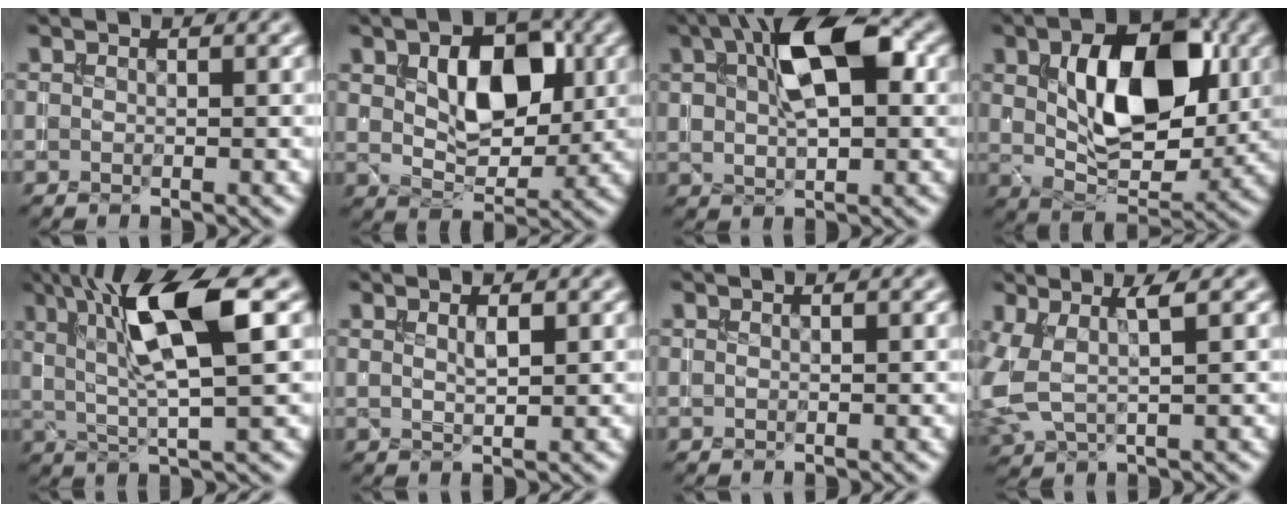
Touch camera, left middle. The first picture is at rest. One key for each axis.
{"total": 6.9, "fx": 1.6, "fy": 4.1, "fz": 5.3, "tx": -0.087, "ty": -0.003, "tz": 0.025}
{"total": 9.1, "fx": 2.9, "fy": 4.3, "fz": 7.5, "tx": -0.127, "ty": 0.018, "tz": 0.043}
{"total": 10.0, "fx": 2.0, "fy": 5.7, "fz": 7.9, "tx": -0.133, "ty": 0.001, "tz": 0.036}
{"total": 9.1, "fx": 2.9, "fy": 2.0, "fz": 8.4, "tx": -0.153, "ty": 0.001, "tz": 0.053}
{"total": 1.2, "fx": 0.7, "fy": 0.3, "fz": 1.0, "tx": -0.021, "ty": -0.001, "tz": 0.012}
{"total": 0.0}
{"total": 4.2, "fx": 0.8, "fy": 1.7, "fz": 3.7, "tx": -0.101, "ty": -0.005, "tz": 0.017}